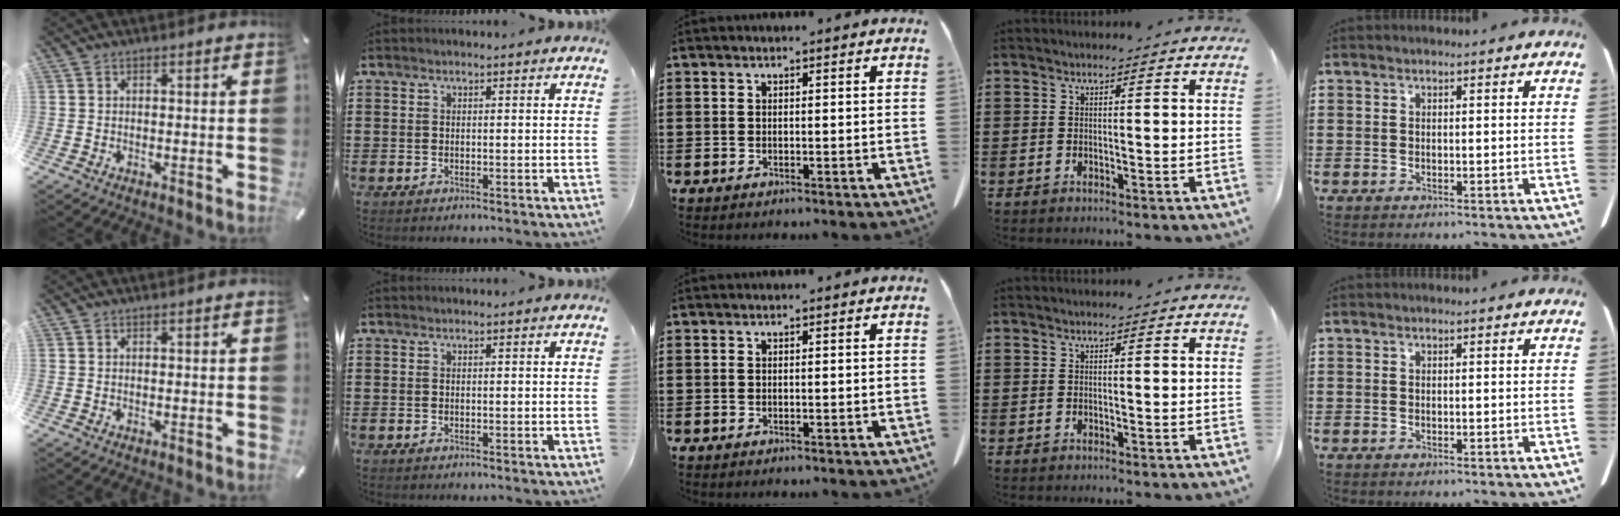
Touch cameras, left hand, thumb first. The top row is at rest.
{}